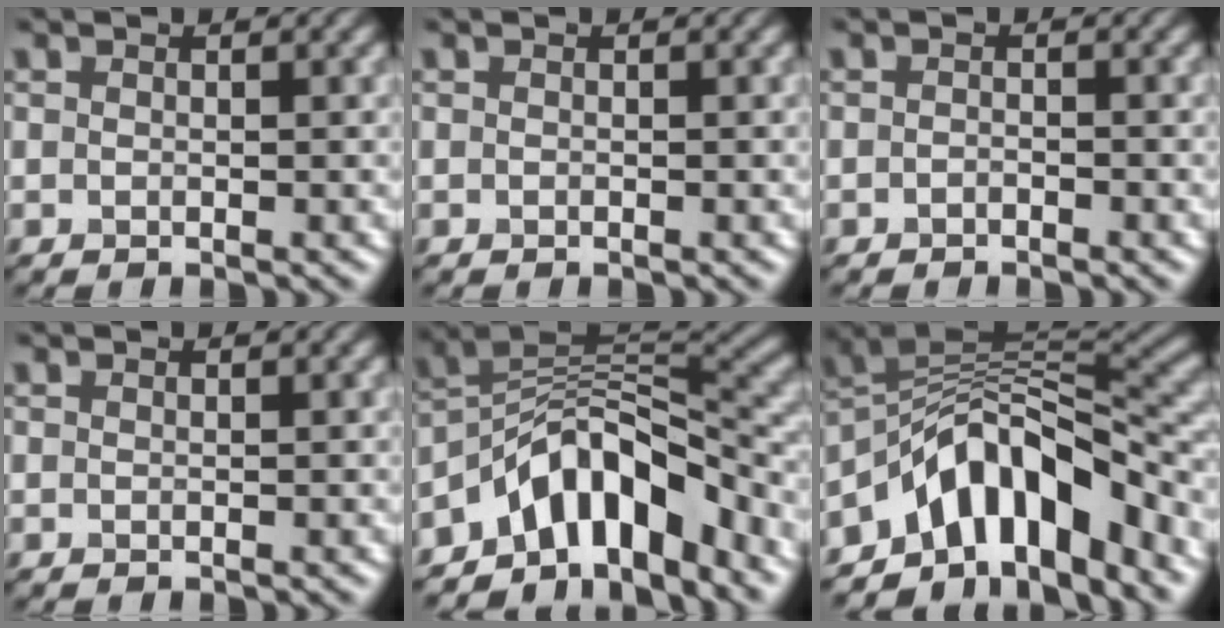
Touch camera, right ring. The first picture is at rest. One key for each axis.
{"total": 0.0}
{"total": 0.7, "fx": -0.5, "fy": 0.3, "fz": 0.3, "tx": -0.006, "ty": 0.003, "tz": -0.010}
{"total": 0.0}
{"total": 8.9, "fx": -5.1, "fy": 4.2, "fz": 6.0, "tx": -0.071, "ty": 0.014, "tz": -0.098}
{"total": 10.4, "fx": -5.1, "fy": 5.3, "fz": 7.4, "tx": -0.099, "ty": 0.015, "tz": -0.100}